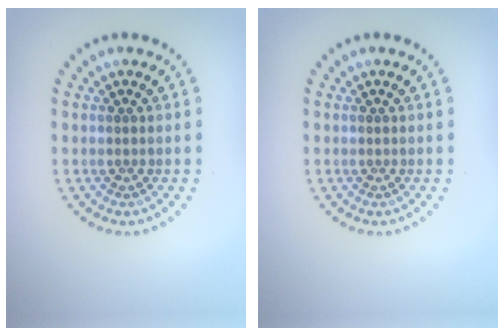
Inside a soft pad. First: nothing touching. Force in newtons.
{"total": 0.0}